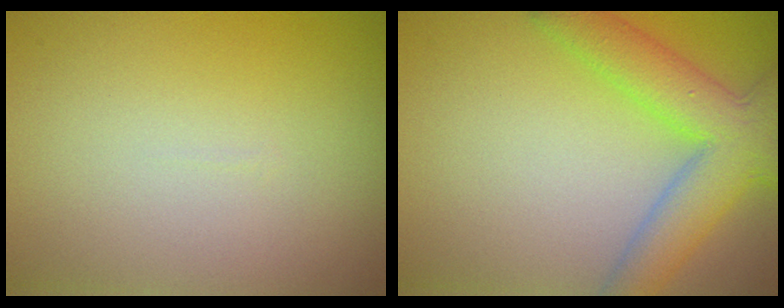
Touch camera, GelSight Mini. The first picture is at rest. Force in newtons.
{"total": 6.7, "press": 6.7, "slide": 0.2}